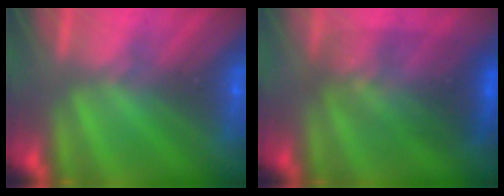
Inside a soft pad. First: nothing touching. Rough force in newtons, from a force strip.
{"total": 3.3}